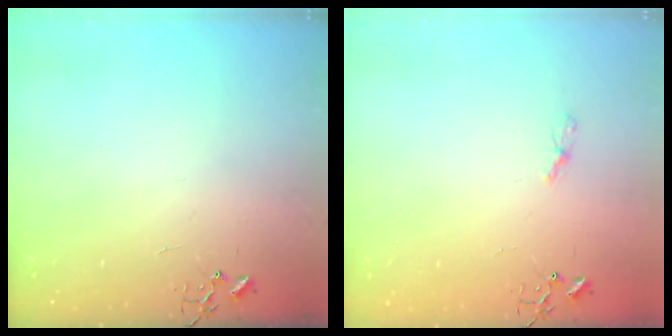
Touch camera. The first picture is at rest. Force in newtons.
{"total": 4.4, "press": 4.4, "slide": 0.6}